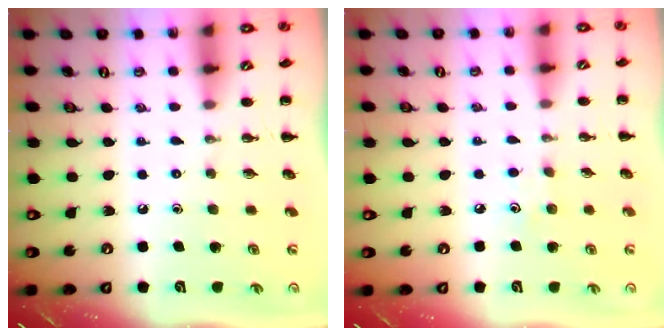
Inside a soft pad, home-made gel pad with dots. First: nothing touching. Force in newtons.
{"total": 3.7, "press": 3.5, "slide": 1.2}